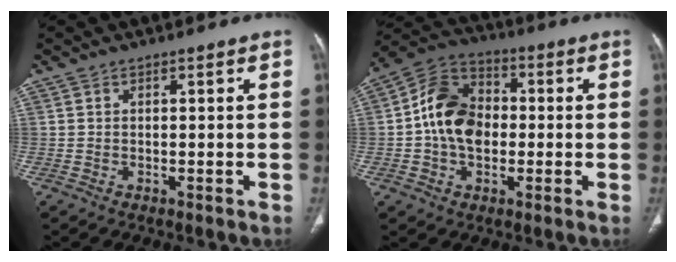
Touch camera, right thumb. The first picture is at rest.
{"total": 13.0, "force": [-0.4, 9.5, 8.9], "torque": [-0.140, 0.030, -0.017]}